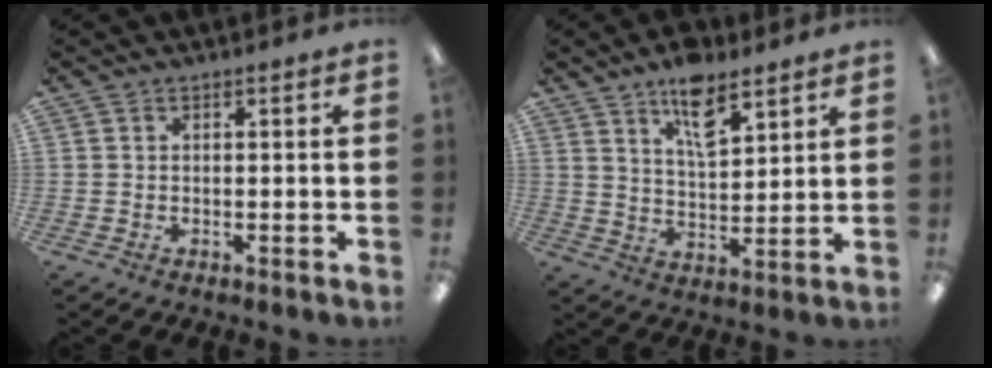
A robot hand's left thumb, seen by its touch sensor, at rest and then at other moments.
{"total": 10.3, "force": [7.2, 4.0, 6.2], "torque": [-0.092, -0.038, 0.122]}